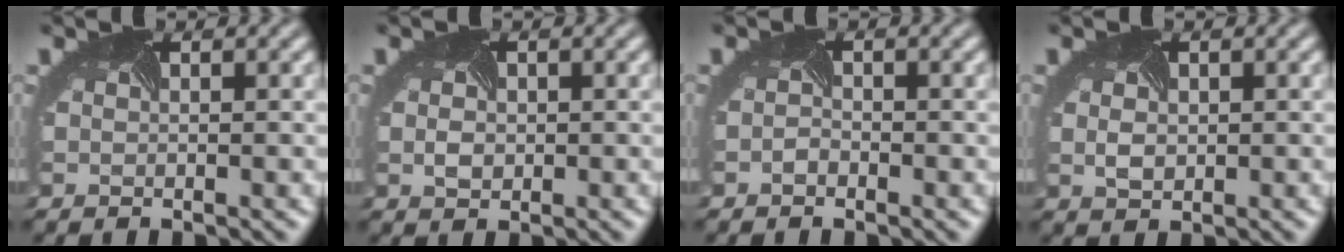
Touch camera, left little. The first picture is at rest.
{"total": 1.5, "force": [-0.2, 1.3, 0.7], "torque": [-0.016, -0.003, 0.002]}
{"total": 0.8, "force": [-0.8, 0.2, 0.0], "torque": [-0.008, -0.004, -0.013]}
{"total": 1.4, "force": [0.0, 1.2, 0.8], "torque": [-0.021, -0.003, 0.006]}